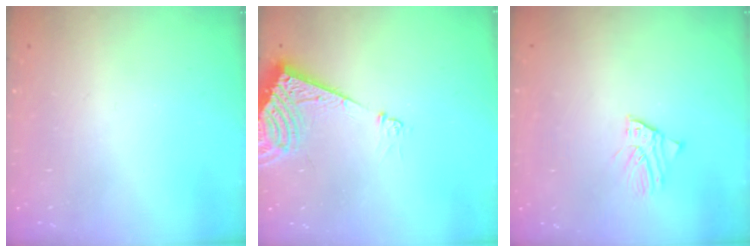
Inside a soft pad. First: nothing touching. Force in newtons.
{"total": 8.4, "press": 8.3, "slide": 1.1}
{"total": 1.6, "press": 1.6, "slide": 0.3}